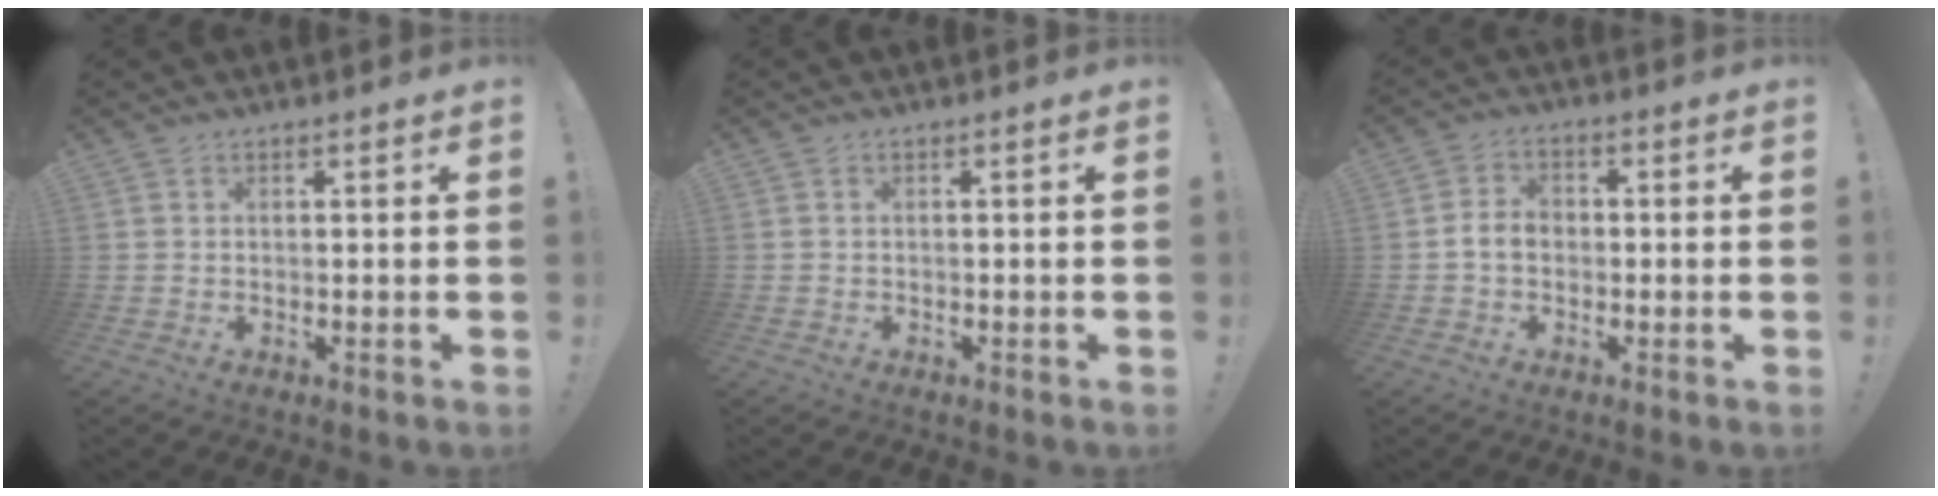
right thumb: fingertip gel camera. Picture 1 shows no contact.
{"total": 0.7, "force": [-0.2, 0.7, -0.1], "torque": [0.002, 0.002, -0.005]}
{"total": 5.4, "force": [-0.8, 4.1, 3.5], "torque": [-0.059, 0.010, -0.014]}